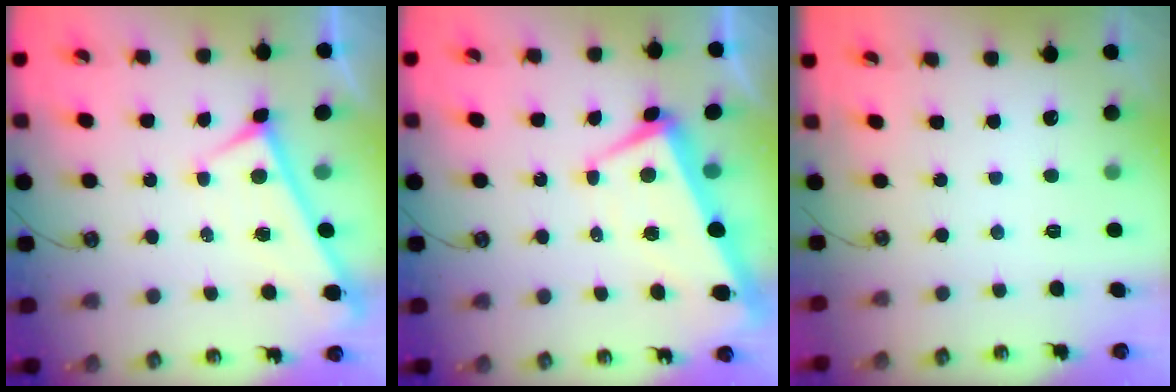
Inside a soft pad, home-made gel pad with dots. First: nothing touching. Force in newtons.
{"total": 1.7, "press": 1.3, "slide": 1.0}
{"total": 0.0}